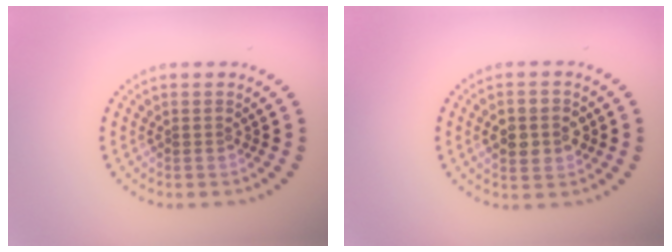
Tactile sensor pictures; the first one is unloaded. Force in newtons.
{"total": 3.6, "press": 3.6, "slide": 0.2}